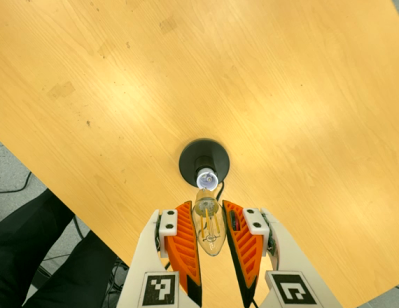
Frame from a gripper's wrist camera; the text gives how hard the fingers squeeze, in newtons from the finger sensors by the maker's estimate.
{"total": 13.2, "left": 14.0, "right": 12.4}